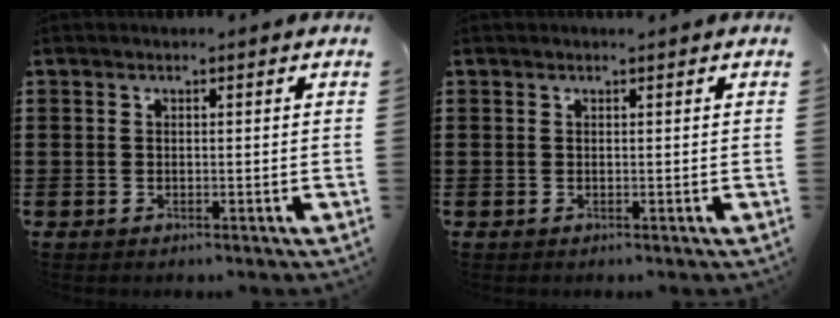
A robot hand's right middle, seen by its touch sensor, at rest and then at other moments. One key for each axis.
{"total": 0.5, "fx": 0.5, "fy": -0.1, "fz": 0.0, "tx": -0.001, "ty": -0.003, "tz": 0.010}